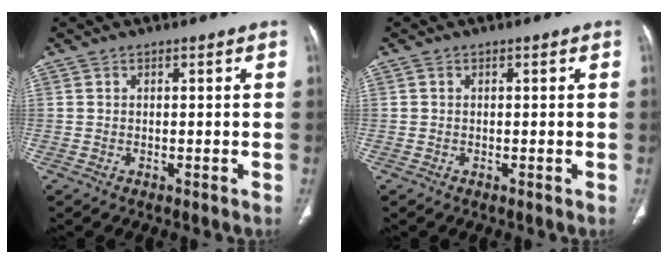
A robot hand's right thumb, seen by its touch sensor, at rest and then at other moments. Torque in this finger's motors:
{"motor_torque": [-0.29, 0.02, -0.24, 0.24, -0.06]}